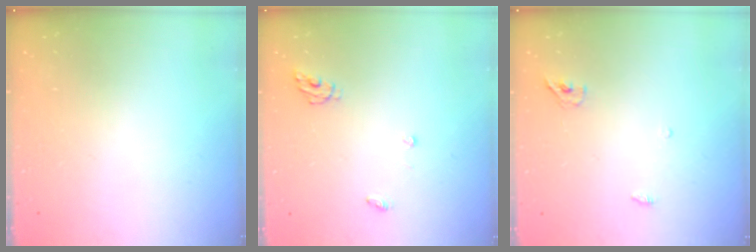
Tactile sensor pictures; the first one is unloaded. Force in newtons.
{"total": 4.9, "press": 4.9, "slide": 0.4}
{"total": 3.9, "press": 3.7, "slide": 1.2}